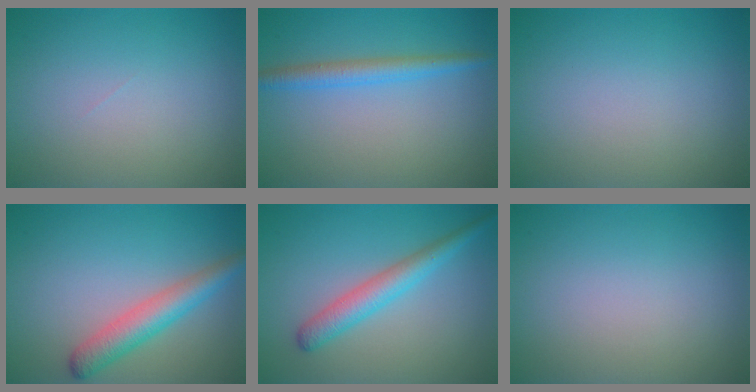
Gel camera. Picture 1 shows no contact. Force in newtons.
{"total": 2.6, "press": 2.6, "slide": 0.1}
{"total": 0.0}
{"total": 3.9, "press": 3.9, "slide": 0.2}
{"total": 3.4, "press": 3.4, "slide": 0.1}
{"total": 0.0}